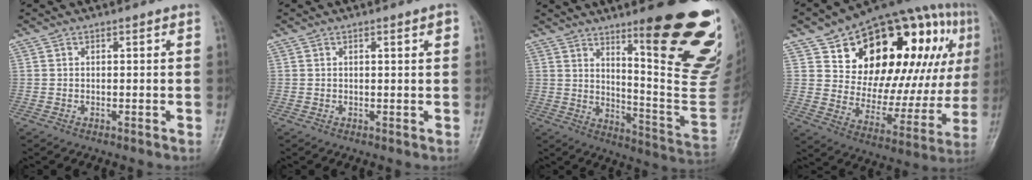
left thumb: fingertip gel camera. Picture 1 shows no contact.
{"total": 1.4, "force": [0.6, 0.2, 1.2], "torque": [-0.019, 0.000, 0.008]}
{"total": 28.4, "force": [12.7, 6.1, 24.7], "torque": [-0.232, -0.062, 0.194]}
{"total": 31.2, "force": [11.5, 15.8, 24.3], "torque": [-0.309, 0.011, 0.186]}